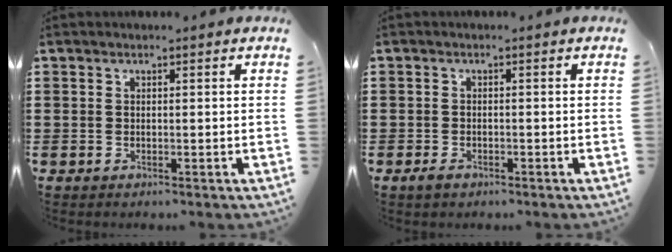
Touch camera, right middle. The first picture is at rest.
{"total": 1.6, "force": [-1.1, 1.0, 0.6], "torque": [-0.020, -0.001, -0.024]}